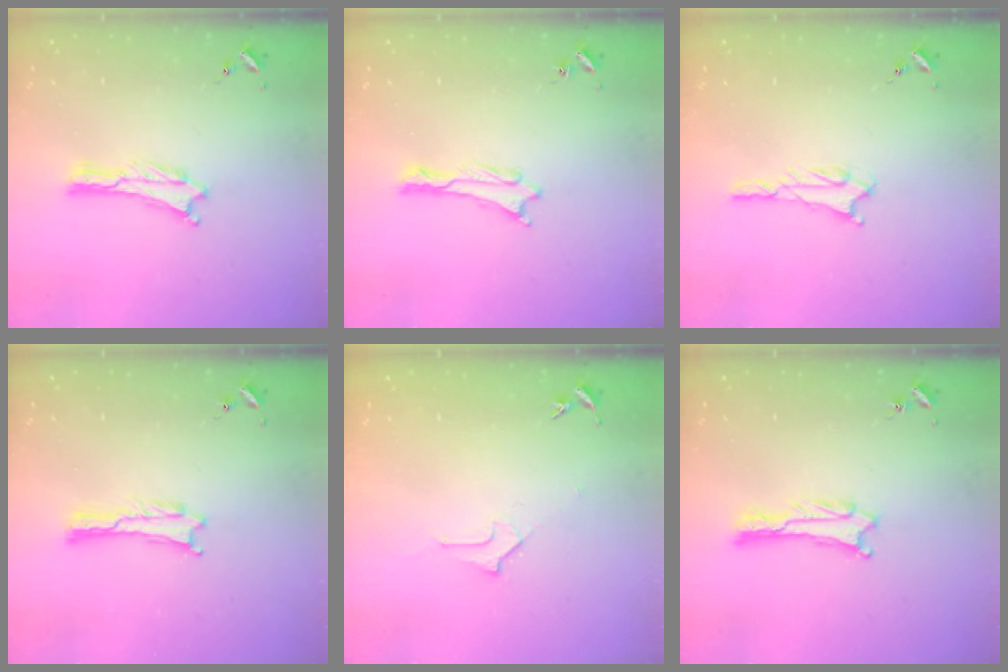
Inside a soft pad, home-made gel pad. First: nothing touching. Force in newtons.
{"total": 0.0}
{"total": 1.8, "press": 1.8, "slide": 0.2}
{"total": 0.0}
{"total": 1.6, "press": 1.6, "slide": 0.1}
{"total": 1.3, "press": 1.3, "slide": 0.0}